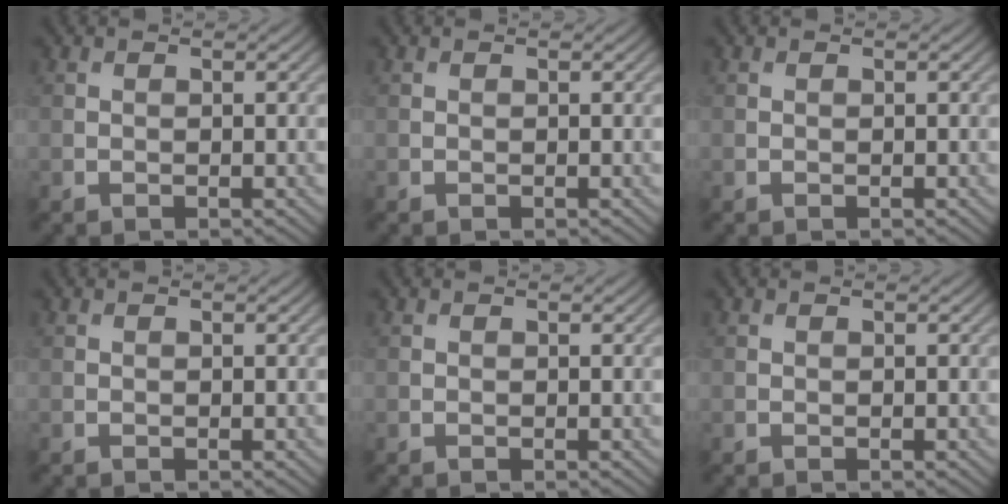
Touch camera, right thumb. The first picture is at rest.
{"total": 0.0}
{"total": 0.0}
{"total": 0.0}
{"total": 0.0}
{"total": 0.0}